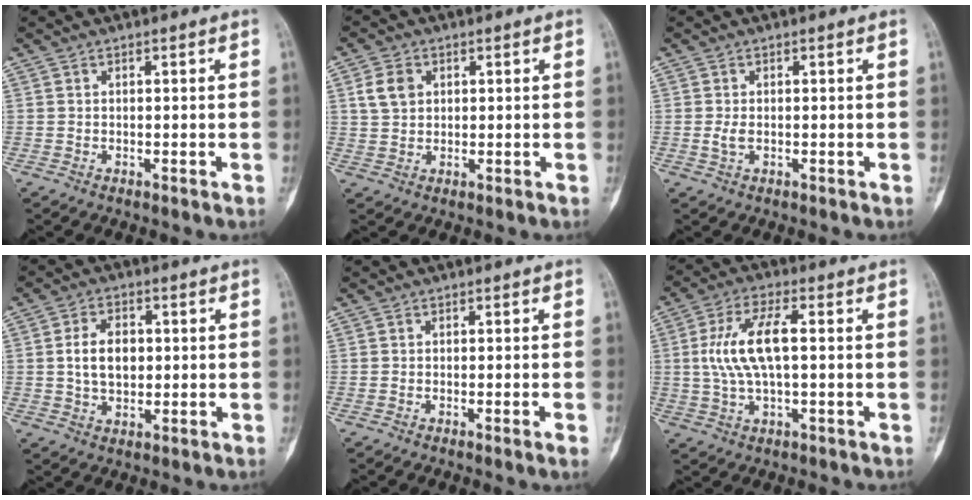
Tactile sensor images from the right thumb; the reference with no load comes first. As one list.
[{"total": 4.8, "force": [1.6, 3.7, 2.7], "torque": [-0.038, 0.000, 0.033]}, {"total": 1.6, "force": [-0.2, 0.8, 1.3], "torque": [-0.032, -0.003, -0.002]}, {"total": 7.2, "force": [0.6, 4.9, 5.3], "torque": [-0.080, 0.004, 0.011]}, {"total": 1.3, "force": [-0.5, -0.3, 1.1], "torque": [-0.018, -0.003, -0.006]}, {"total": 10.7, "force": [0.8, 4.1, 9.8], "torque": [-0.209, 0.017, 0.016]}]